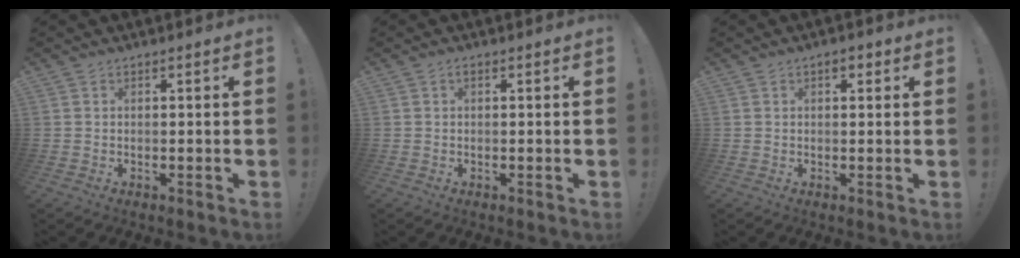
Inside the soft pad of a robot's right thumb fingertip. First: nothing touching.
{"total": 0.6, "force": [0.0, 0.3, 0.4], "torque": [-0.011, 0.002, -0.001]}
{"total": 2.4, "force": [1.0, 1.3, 1.7], "torque": [-0.022, 0.000, 0.015]}